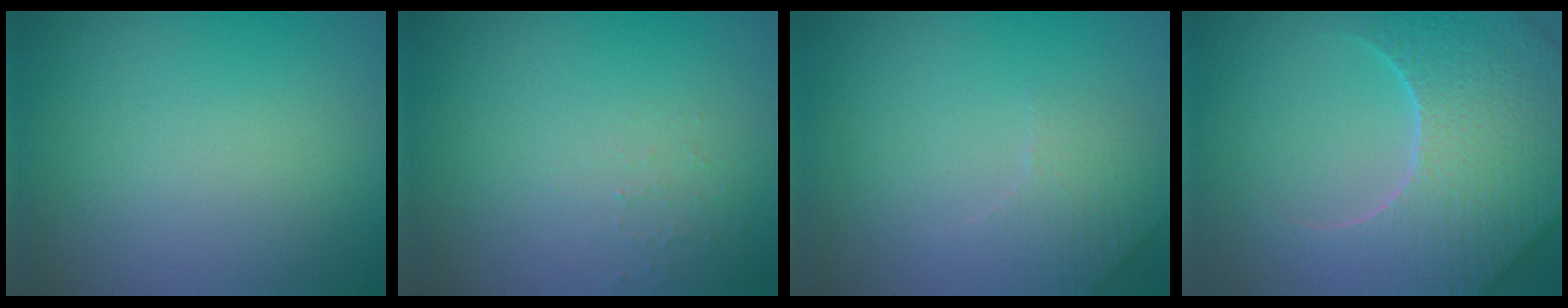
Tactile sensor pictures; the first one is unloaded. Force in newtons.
{"total": 0.8, "press": 0.8, "slide": 0.3}
{"total": 2.8, "press": 2.7, "slide": 0.8}
{"total": 7.7, "press": 7.4, "slide": 2.2}